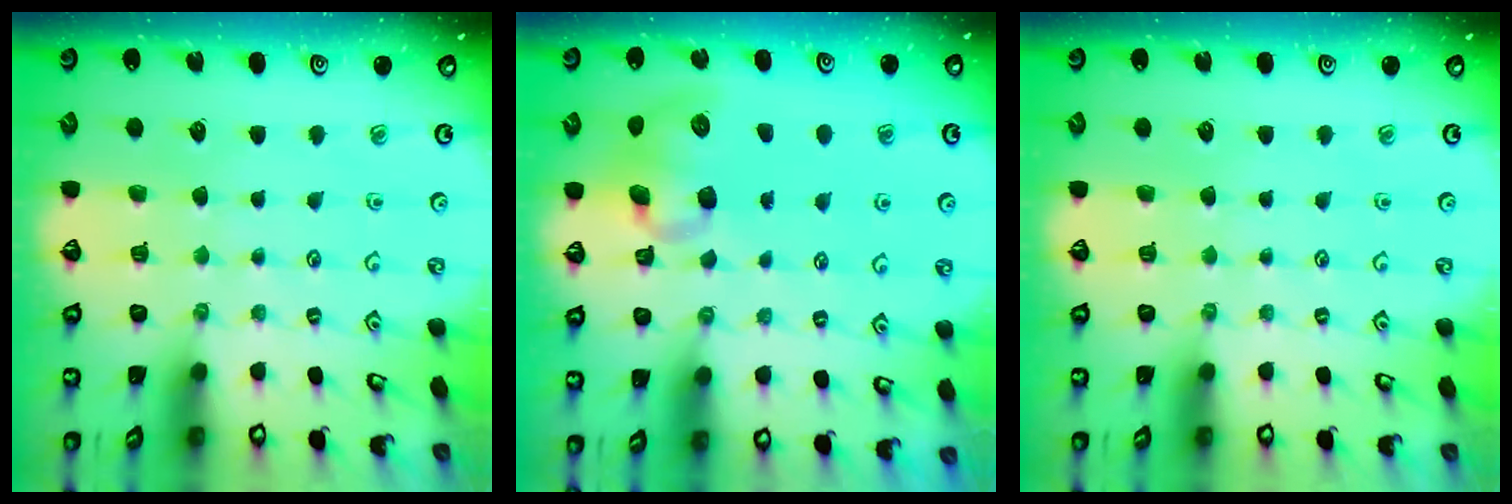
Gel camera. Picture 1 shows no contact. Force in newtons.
{"total": 11.3, "press": 11.2, "slide": 1.2}
{"total": 0.0}